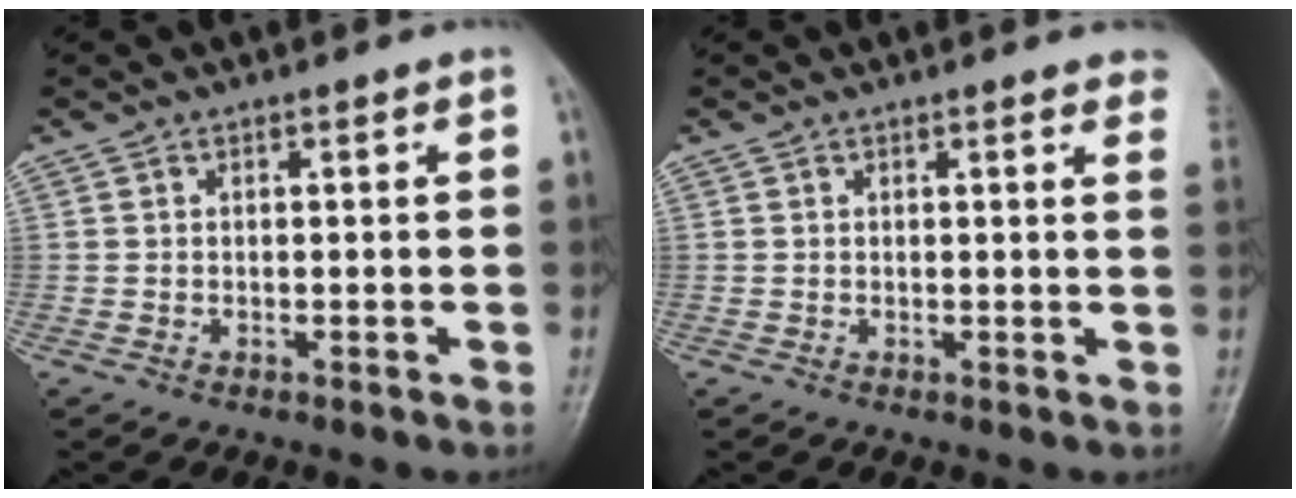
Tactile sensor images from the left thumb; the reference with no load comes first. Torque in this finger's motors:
{"motor_torque": [1.02, 0.57, 0.99, -0.47, 0.00]}